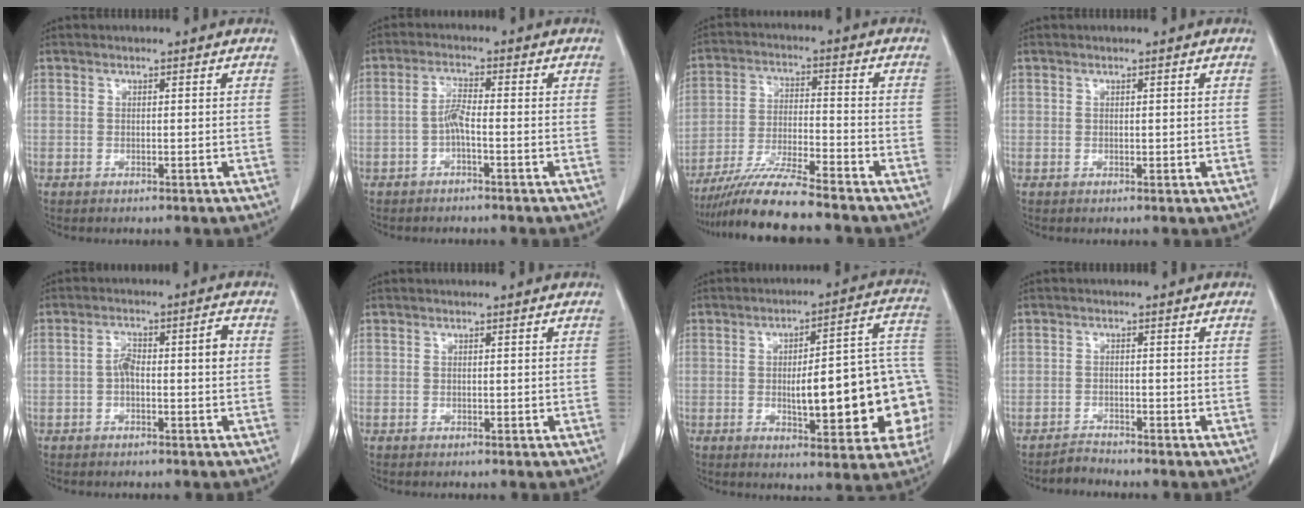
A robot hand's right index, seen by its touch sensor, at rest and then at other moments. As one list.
[{"total": 3.0, "force": [-1.1, 0.4, 2.7], "torque": [-0.055, 0.005, -0.024]}, {"total": 9.4, "force": [-8.3, -0.9, 4.4], "torque": [-0.081, -0.019, -0.156]}, {"total": 0.6, "force": [0.2, 0.4, 0.4], "torque": [0.000, 0.000, 0.003]}, {"total": 5.3, "force": [-0.2, 1.5, 5.1], "torque": [-0.088, 0.026, -0.004]}, {"total": 0.0}, {"total": 19.5, "force": [-3.2, 4.6, 18.7], "torque": [-0.177, 0.043, -0.026]}, {"total": 1.5, "force": [-1.4, 0.0, -0.5], "torque": [0.019, -0.006, -0.028]}]